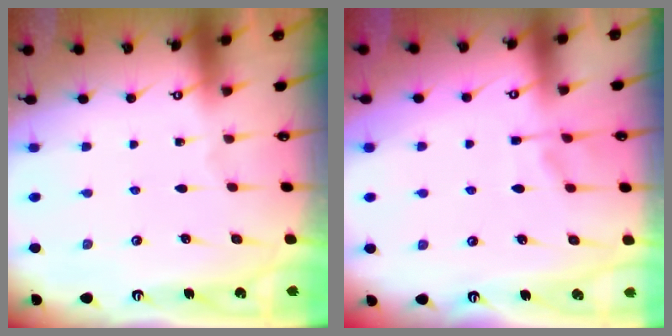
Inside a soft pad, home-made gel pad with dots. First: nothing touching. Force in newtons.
{"total": 1.2, "press": 0.1, "slide": 1.2}